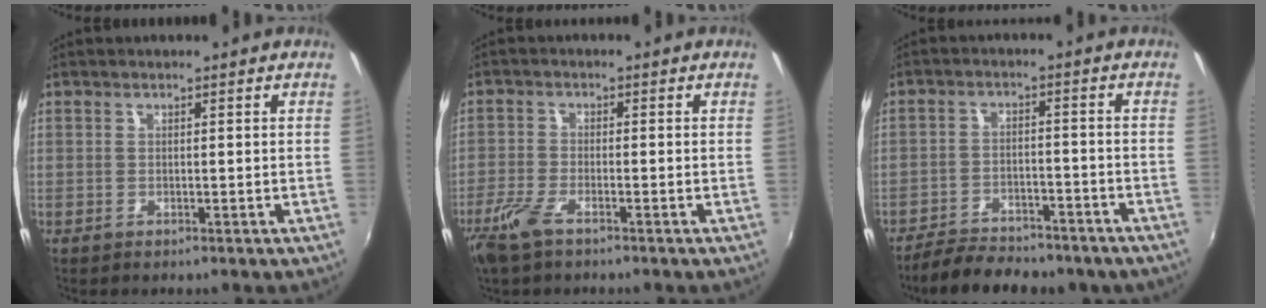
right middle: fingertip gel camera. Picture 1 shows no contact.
{"total": 5.4, "force": [-3.8, 1.4, 3.6], "torque": [-0.091, -0.009, -0.077]}
{"total": 14.1, "force": [-11.4, 5.0, 6.6], "torque": [-0.141, -0.010, -0.159]}